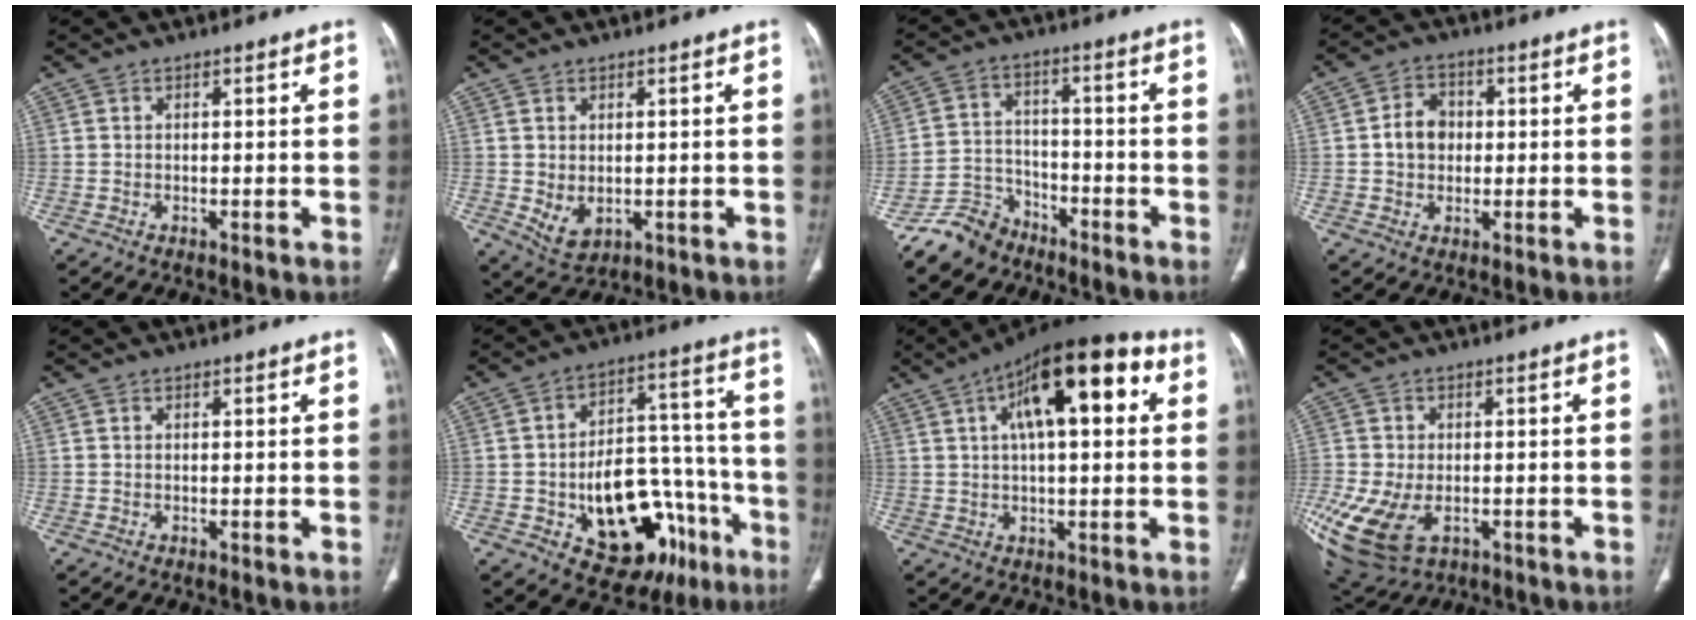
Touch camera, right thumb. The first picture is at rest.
{"total": 4.7, "force": [-0.3, 3.2, 3.4], "torque": [-0.058, -0.010, 0.013]}
{"total": 7.8, "force": [-6.3, 4.6, 0.9], "torque": [0.000, 0.044, -0.127]}
{"total": 6.3, "force": [0.2, 5.2, 3.6], "torque": [-0.037, 0.012, -0.001]}
{"total": 0.0}
{"total": 22.6, "force": [-9.1, 13.4, 15.7], "torque": [-0.186, 0.069, -0.114]}
{"total": 18.0, "force": [5.6, 7.0, 15.6], "torque": [-0.212, 0.024, 0.076]}
{"total": 16.8, "force": [-5.5, 11.1, 11.4], "torque": [-0.280, -0.009, -0.076]}